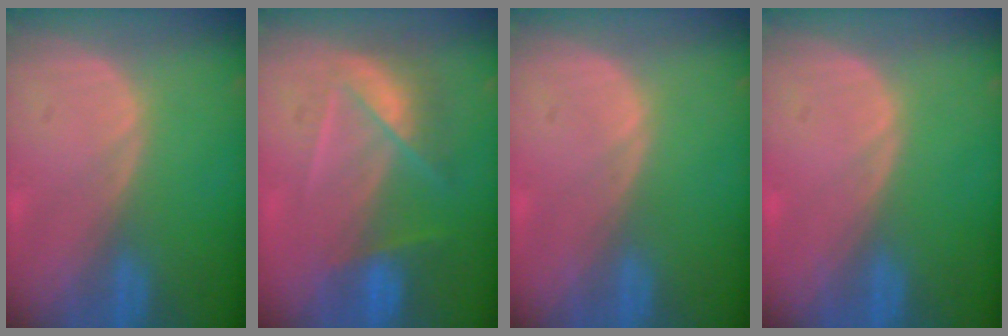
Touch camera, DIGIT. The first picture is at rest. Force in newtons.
{"total": 7.3, "press": 6.5, "slide": 3.4}
{"total": 0.0}
{"total": 0.0}